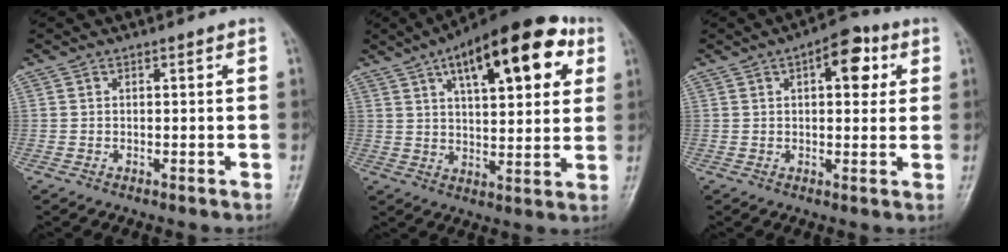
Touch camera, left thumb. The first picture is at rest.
{"total": 21.3, "force": [9.1, 8.8, 17.2], "torque": [-0.227, -0.001, 0.134]}
{"total": 8.0, "force": [2.8, 4.0, 6.3], "torque": [-0.057, 0.004, 0.030]}